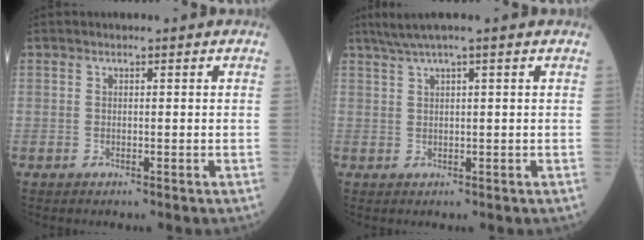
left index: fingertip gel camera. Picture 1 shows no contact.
{"total": 4.0, "force": [2.9, -0.9, 2.6], "torque": [-0.051, 0.022, 0.055]}